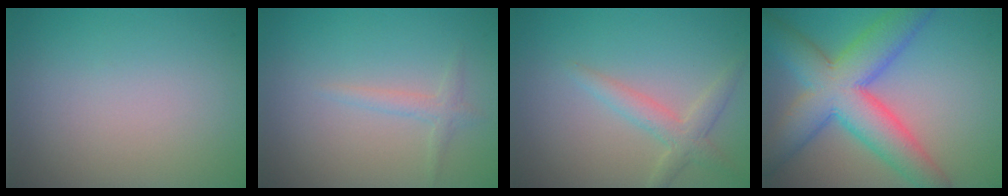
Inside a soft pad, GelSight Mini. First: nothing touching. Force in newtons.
{"total": 1.3, "press": 1.3, "slide": 0.0}
{"total": 2.5, "press": 2.5, "slide": 0.1}
{"total": 9.5, "press": 9.5, "slide": 0.4}